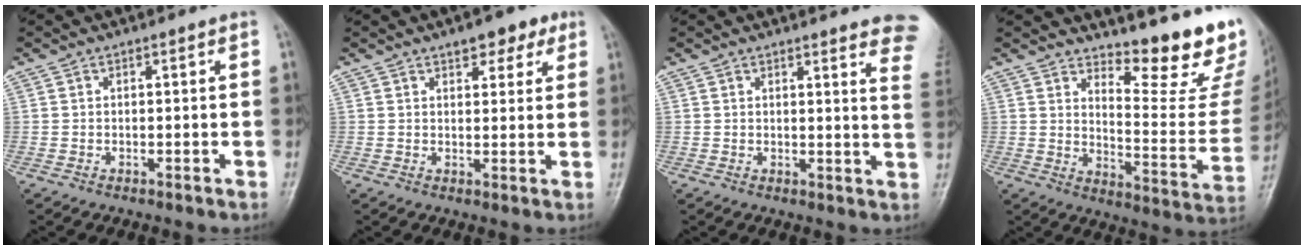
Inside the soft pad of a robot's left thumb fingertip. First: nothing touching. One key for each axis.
{"total": 5.7, "fx": 3.5, "fy": 2.8, "fz": 3.6, "tx": -0.020, "ty": -0.012, "tz": 0.043}
{"total": 12.2, "fx": 10.4, "fy": 1.8, "fz": 6.0, "tx": -0.034, "ty": -0.060, "tz": 0.094}
{"total": 16.5, "fx": 13.8, "fy": 3.0, "fz": 8.4, "tx": -0.082, "ty": -0.151, "tz": 0.184}